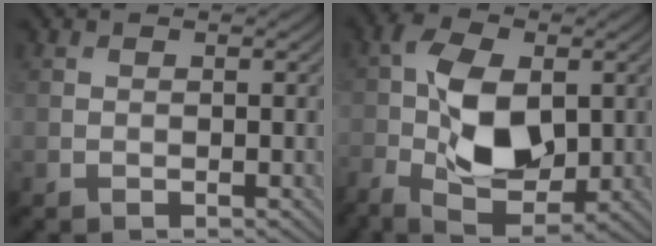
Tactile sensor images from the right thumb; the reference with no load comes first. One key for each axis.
{"total": 10.2, "fx": -0.9, "fy": 5.6, "fz": 8.5, "tx": -0.180, "ty": -0.002, "tz": -0.022}